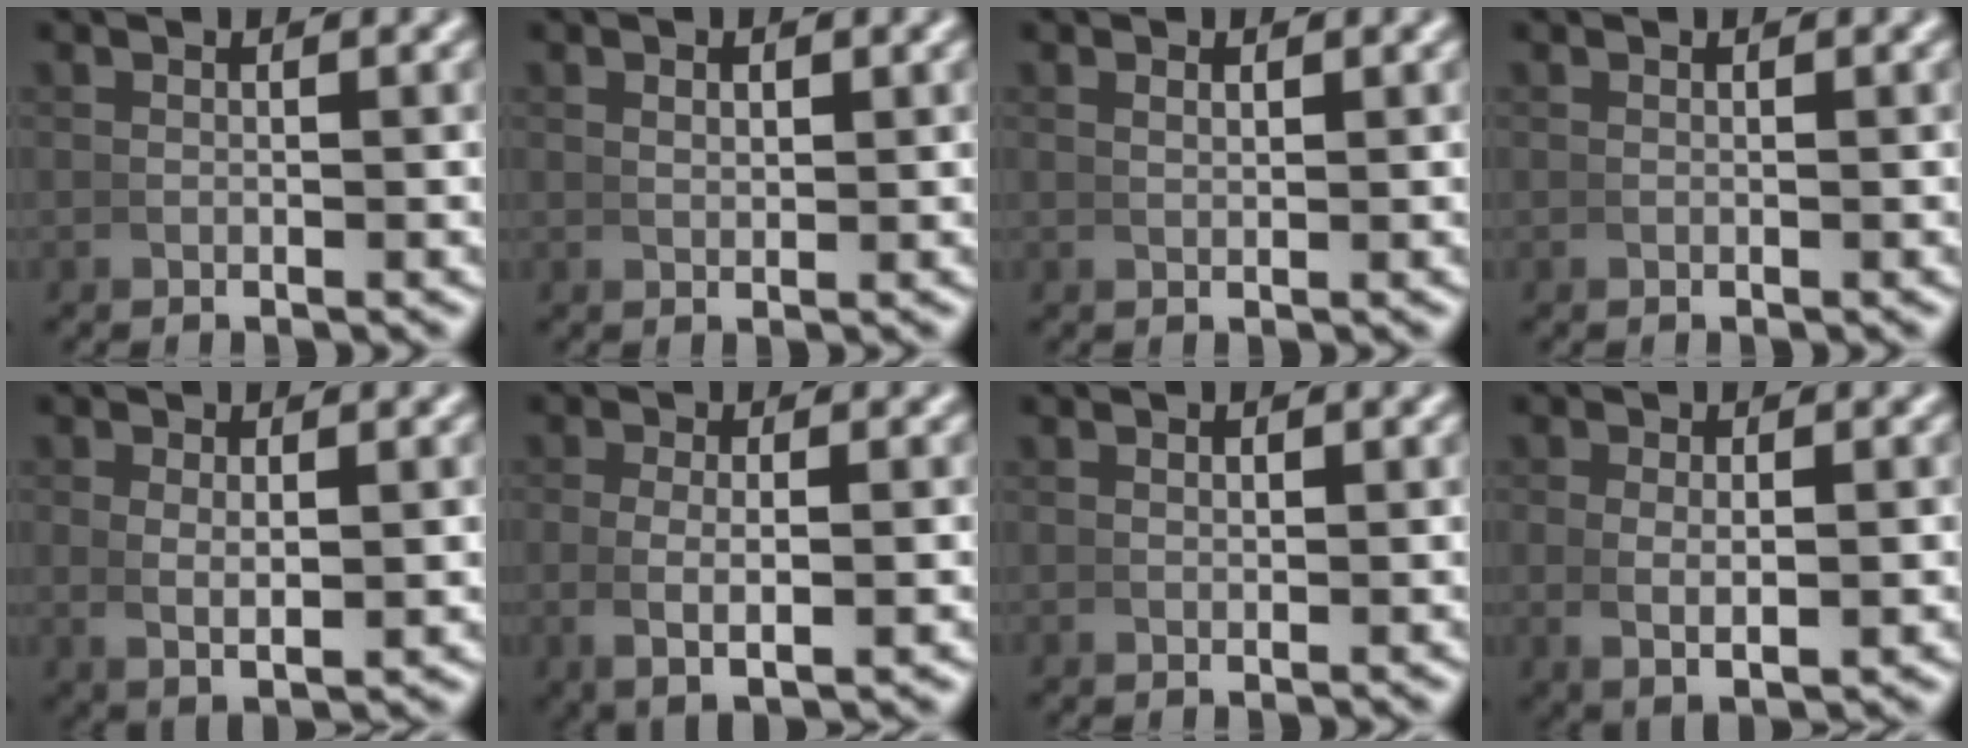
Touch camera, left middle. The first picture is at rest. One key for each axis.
{"total": 0.8, "fx": 0.6, "fy": 0.2, "fz": 0.6, "tx": -0.008, "ty": -0.002, "tz": 0.016}
{"total": 0.7, "fx": 0.5, "fy": -0.1, "fz": 0.4, "tx": -0.004, "ty": 0.001, "tz": 0.014}
{"total": 0.0}
{"total": 2.4, "fx": 0.5, "fy": 0.9, "fz": 2.2, "tx": -0.046, "ty": -0.014, "tz": 0.022}
{"total": 3.5, "fx": -0.2, "fy": 1.3, "fz": 3.2, "tx": -0.069, "ty": -0.010, "tz": 0.007}
{"total": 0.6, "fx": 0.3, "fy": 0.3, "fz": 0.4, "tx": -0.007, "ty": -0.001, "tz": 0.007}
{"total": 2.5, "fx": 0.1, "fy": 1.1, "fz": 2.3, "tx": -0.050, "ty": -0.013, "tz": 0.015}